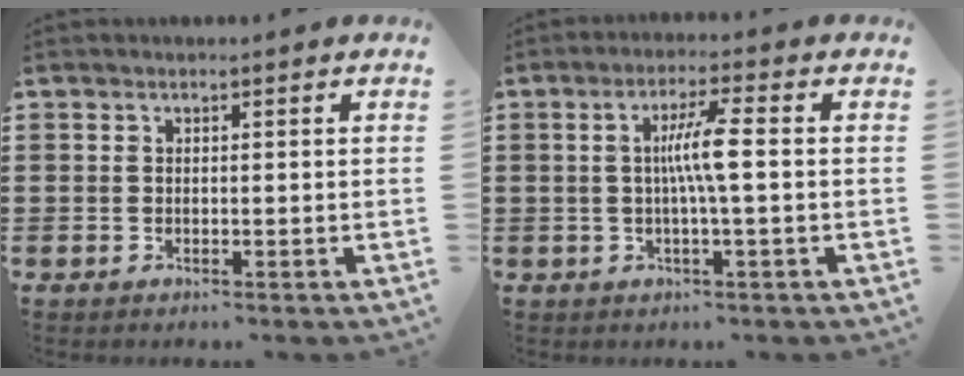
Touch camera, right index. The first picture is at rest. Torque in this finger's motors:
{"motor_torque": [0.95, -0.42, 0.31, 0.17]}